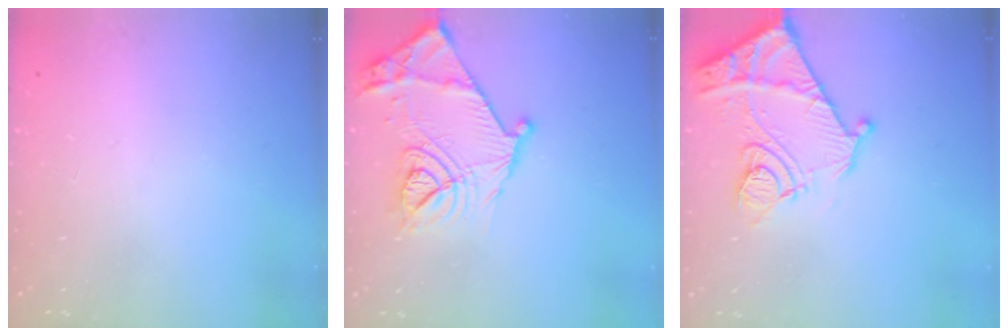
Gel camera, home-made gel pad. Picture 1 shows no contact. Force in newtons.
{"total": 19.0, "press": 19.0, "slide": 0.7}
{"total": 14.3, "press": 14.3, "slide": 1.4}